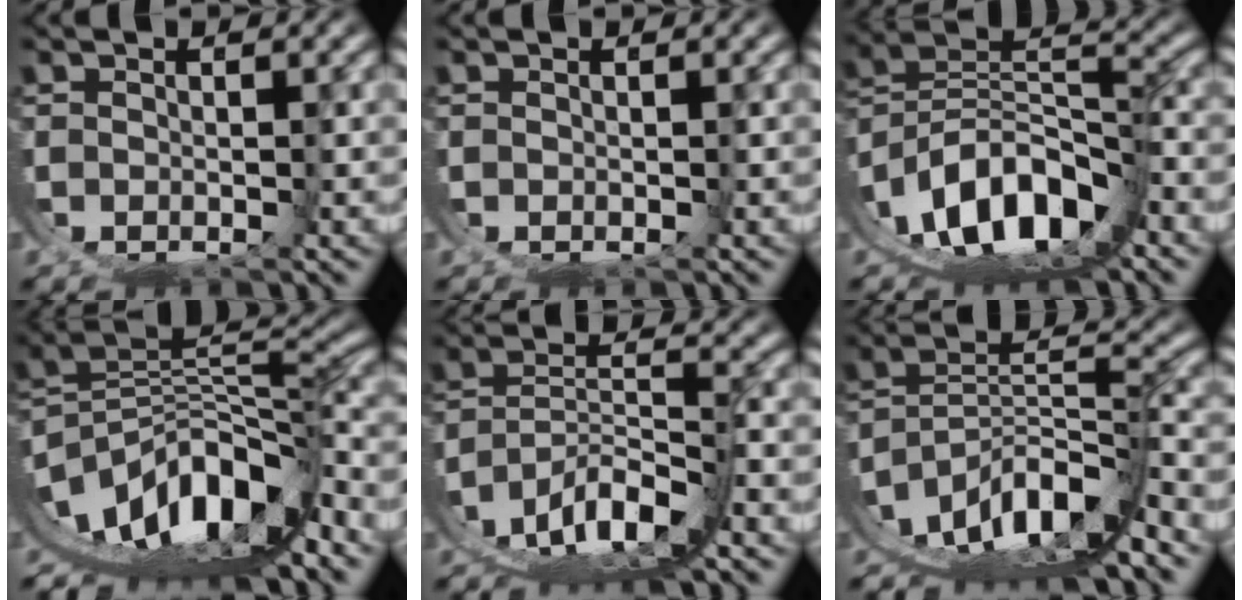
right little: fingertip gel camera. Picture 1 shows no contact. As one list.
[{"total": 0.0}, {"total": 13.2, "force": [-3.8, 8.6, 9.2], "torque": [-0.168, -0.040, -0.050]}, {"total": 15.4, "force": [-4.5, 8.9, 11.8], "torque": [-0.180, -0.026, -0.060]}, {"total": 9.7, "force": [-4.7, 5.6, 6.4], "torque": [-0.103, -0.024, -0.072]}, {"total": 12.5, "force": [-5.2, 7.2, 8.8], "torque": [-0.139, -0.026, -0.077]}]